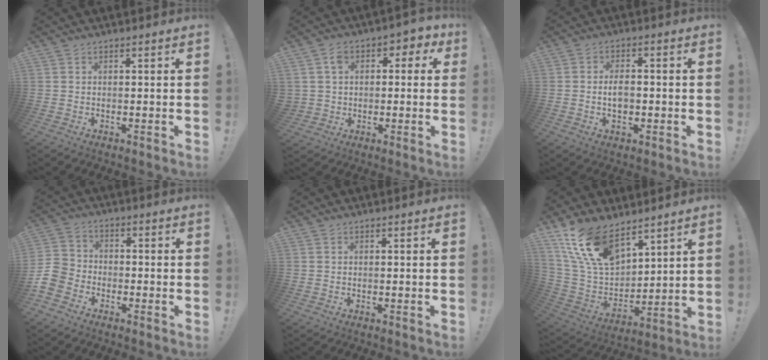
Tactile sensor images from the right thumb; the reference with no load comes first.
{"total": 6.8, "force": [1.9, 5.7, 3.1], "torque": [-0.045, -0.006, 0.038]}
{"total": 4.7, "force": [-0.8, 2.7, 3.7], "torque": [-0.060, 0.001, -0.019]}
{"total": 8.3, "force": [-5.3, 5.8, 2.7], "torque": [-0.061, 0.041, -0.100]}
{"total": 0.0}
{"total": 18.3, "force": [12.0, 9.3, 10.2], "torque": [-0.211, -0.067, 0.227]}